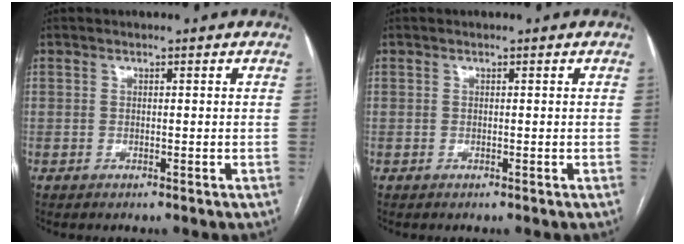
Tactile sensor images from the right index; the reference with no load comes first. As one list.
[{"total": 0.0}]